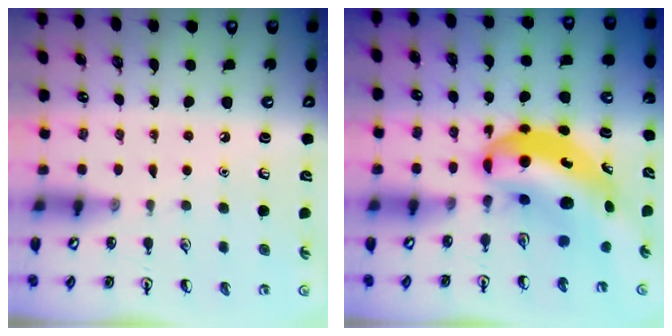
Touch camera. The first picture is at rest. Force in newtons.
{"total": 9.2, "press": 8.8, "slide": 2.5}